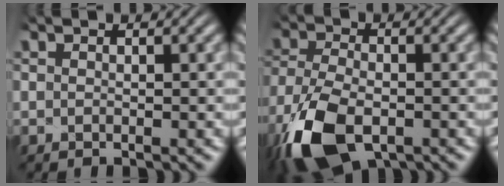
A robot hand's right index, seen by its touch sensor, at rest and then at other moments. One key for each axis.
{"total": 7.6, "fx": -3.7, "fy": 4.6, "fz": 4.9, "tx": -0.113, "ty": -0.021, "tz": -0.051}